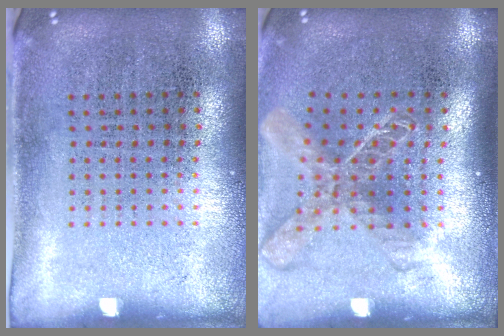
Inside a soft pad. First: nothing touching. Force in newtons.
{"total": 1.9, "press": 1.5, "slide": 1.2}